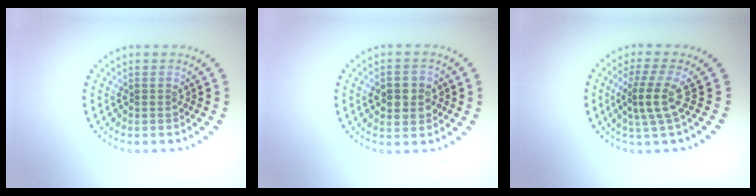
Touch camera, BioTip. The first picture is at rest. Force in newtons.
{"total": 2.9, "press": 2.9, "slide": 0.4}
{"total": 3.2, "press": 2.4, "slide": 2.1}